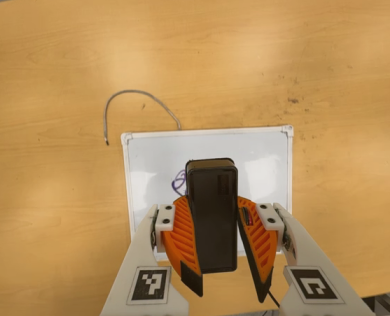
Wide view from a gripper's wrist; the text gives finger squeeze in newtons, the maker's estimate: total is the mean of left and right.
{"total": 10.5, "left": 10.1, "right": 10.9}